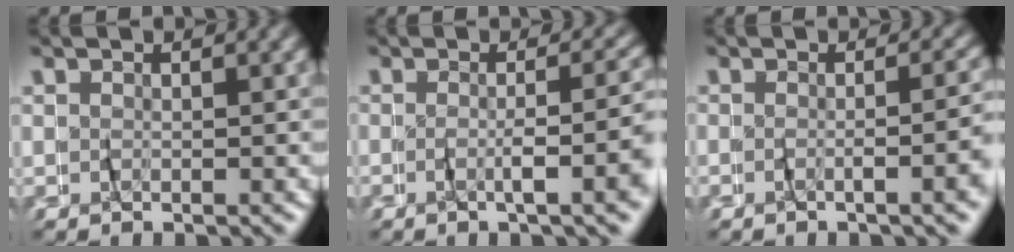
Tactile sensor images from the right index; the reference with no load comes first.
{"total": 3.4, "force": [-1.6, -0.7, 2.9], "torque": [-0.041, 0.003, -0.023]}
{"total": 2.6, "force": [-1.5, -0.8, 1.9], "torque": [-0.024, 0.007, -0.025]}